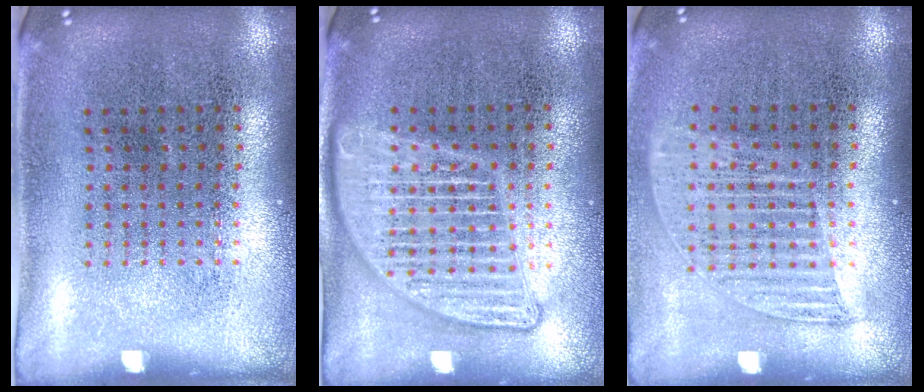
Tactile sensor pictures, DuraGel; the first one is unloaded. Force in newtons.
{"total": 2.9, "press": 2.9, "slide": 0.3}
{"total": 1.2, "press": 1.1, "slide": 0.5}